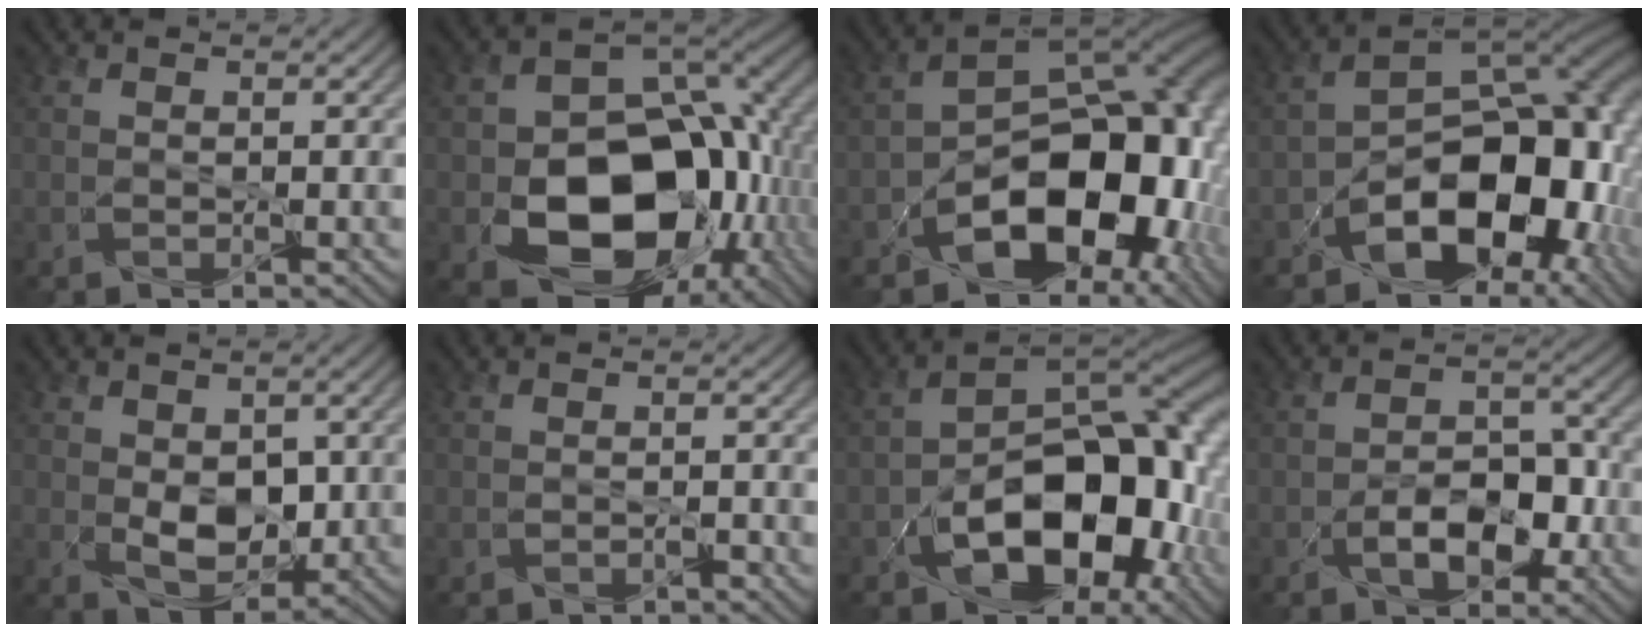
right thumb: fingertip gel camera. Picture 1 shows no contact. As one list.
[{"total": 17.6, "force": [-4.6, 12.3, 11.7], "torque": [-0.168, -0.053, -0.050]}, {"total": 15.9, "force": [-5.9, 9.3, 11.5], "torque": [-0.143, -0.031, -0.091]}, {"total": 14.5, "force": [-6.1, 8.3, 10.2], "torque": [-0.127, -0.028, -0.101]}, {"total": 6.4, "force": [0.0, 3.8, 5.1], "torque": [-0.102, -0.012, 0.000]}, {"total": 0.7, "force": [-0.5, -0.5, 0.0], "torque": [0.000, -0.003, -0.006]}, {"total": 14.1, "force": [-5.3, 7.9, 10.4], "torque": [-0.133, -0.026, -0.089]}, {"total": 5.5, "force": [-2.4, 2.6, 4.3], "torque": [-0.055, -0.004, -0.036]}]